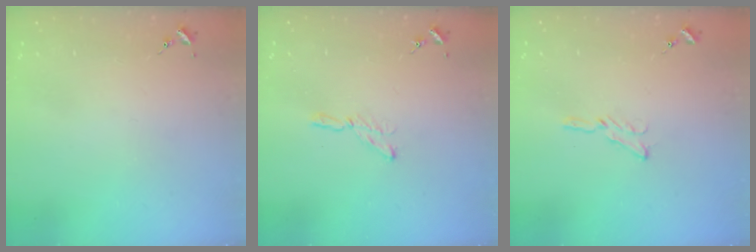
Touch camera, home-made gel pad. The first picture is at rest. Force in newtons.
{"total": 4.0, "press": 3.9, "slide": 0.3}
{"total": 4.8, "press": 4.8, "slide": 0.4}